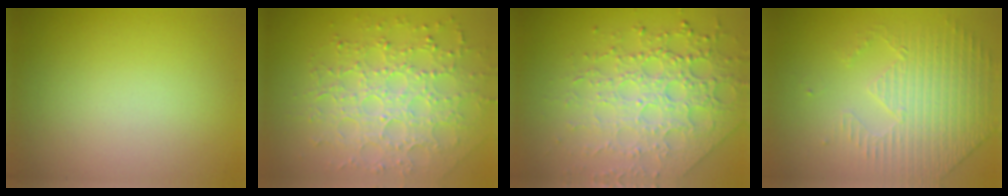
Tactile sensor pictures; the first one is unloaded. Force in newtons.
{"total": 7.2, "press": 5.2, "slide": 5.0}
{"total": 7.6, "press": 5.5, "slide": 5.2}
{"total": 4.5, "press": 3.4, "slide": 3.0}